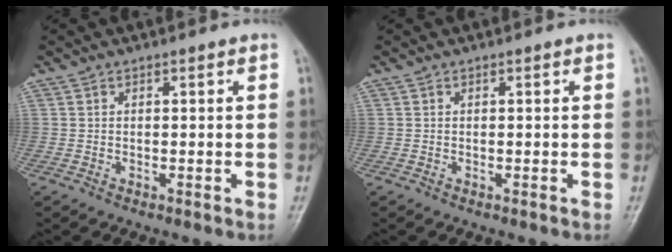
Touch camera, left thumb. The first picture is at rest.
{"total": 0.0}